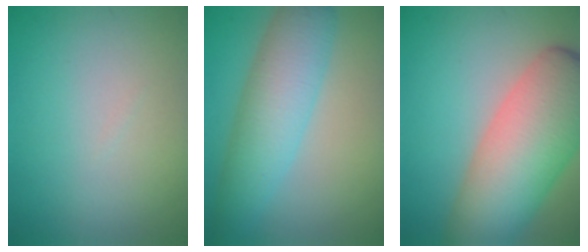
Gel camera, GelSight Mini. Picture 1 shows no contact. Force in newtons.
{"total": 6.5, "press": 6.5, "slide": 0.2}
{"total": 10.6, "press": 10.6, "slide": 0.4}